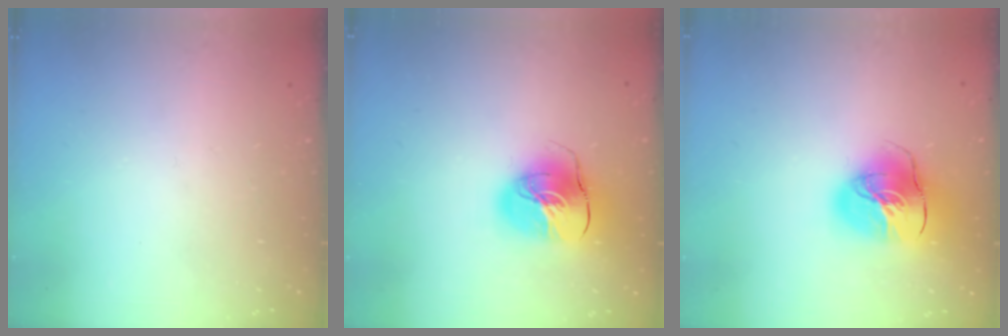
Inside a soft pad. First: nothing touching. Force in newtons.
{"total": 13.3, "press": 13.2, "slide": 2.2}
{"total": 16.5, "press": 16.4, "slide": 2.3}